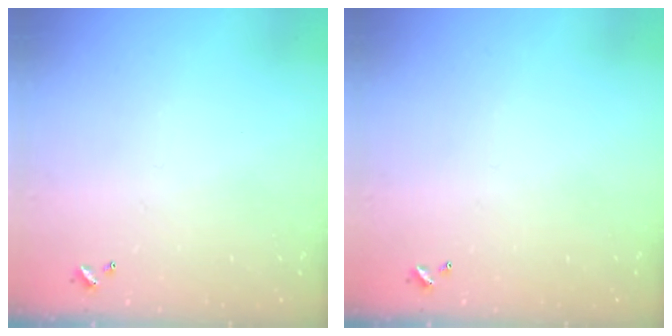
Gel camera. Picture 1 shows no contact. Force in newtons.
{"total": 0.0}